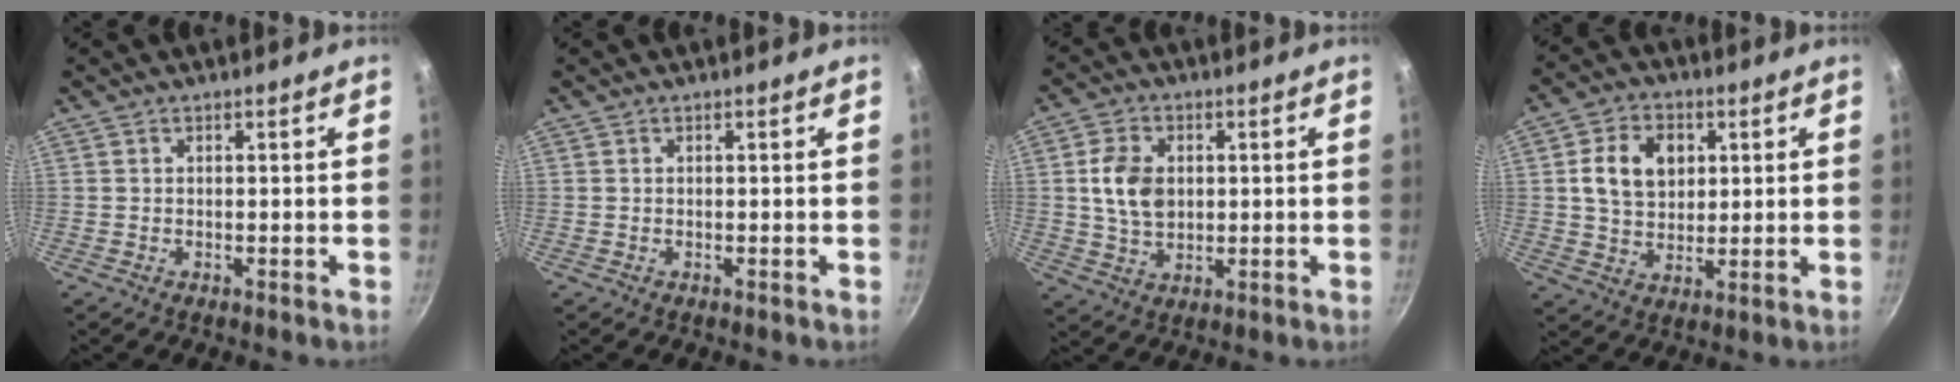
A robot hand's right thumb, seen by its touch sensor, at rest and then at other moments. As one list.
[{"total": 0.0}, {"total": 8.5, "force": [1.0, 6.1, 5.8], "torque": [-0.095, 0.002, 0.020]}, {"total": 10.4, "force": [2.4, 7.7, 6.5], "torque": [-0.091, 0.002, 0.038]}]